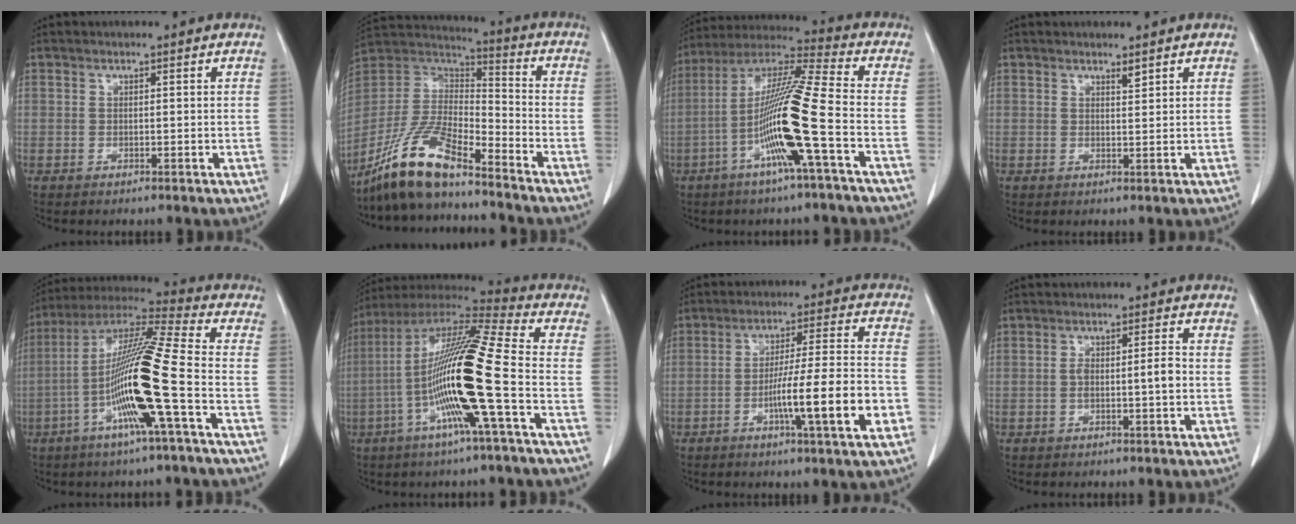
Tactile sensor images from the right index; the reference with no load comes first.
{"total": 14.4, "force": [-11.2, 3.0, 8.5], "torque": [-0.176, 0.003, -0.212]}
{"total": 15.4, "force": [-4.7, -1.1, 14.6], "torque": [-0.282, 0.000, -0.099]}
{"total": 1.1, "force": [0.9, 0.1, 0.5], "torque": [-0.012, -0.007, 0.015]}
{"total": 17.2, "force": [-4.9, -0.9, 16.5], "torque": [-0.319, -0.001, -0.104]}
{"total": 19.7, "force": [-4.5, -0.3, 19.1], "torque": [-0.369, -0.004, -0.098]}
{"total": 13.6, "force": [-4.6, -0.2, 12.8], "torque": [-0.208, -0.003, -0.077]}
{"total": 3.6, "force": [-0.6, 0.4, 3.5], "torque": [-0.066, 0.010, -0.009]}